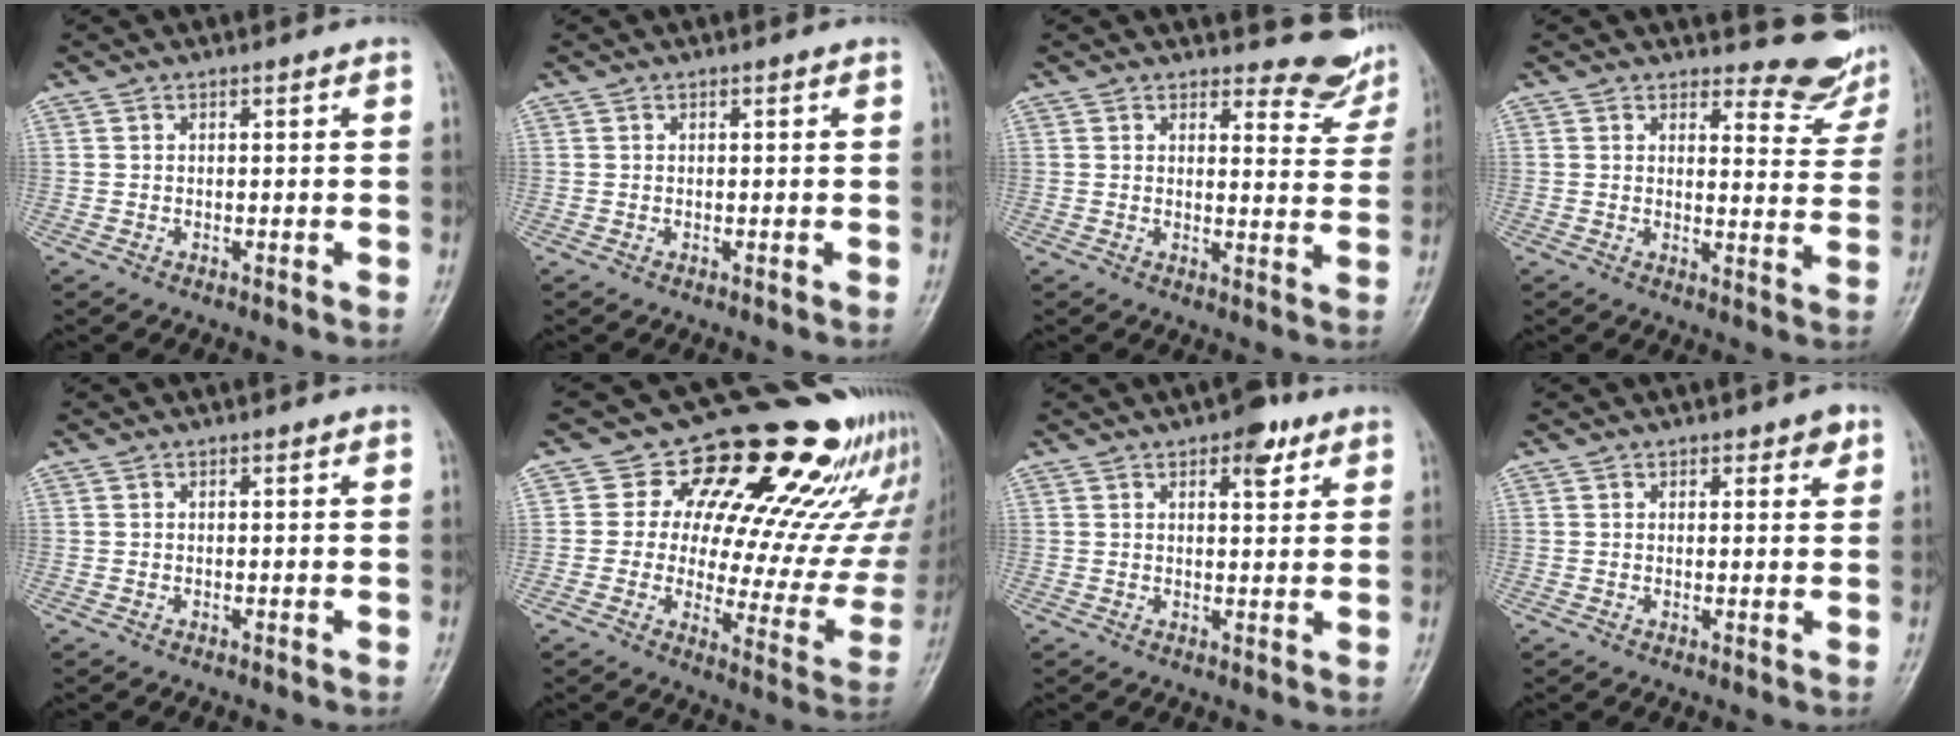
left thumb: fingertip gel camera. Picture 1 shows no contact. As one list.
[{"total": 0.0}, {"total": 6.3, "force": [6.0, 1.9, 0.0], "torque": [0.024, -0.060, 0.061]}, {"total": 8.0, "force": [7.7, 2.3, 0.3], "torque": [0.024, -0.081, 0.076]}, {"total": 0.0}, {"total": 23.8, "force": [14.8, 11.3, 14.9], "torque": [-0.146, -0.072, 0.187]}, {"total": 5.2, "force": [2.9, 2.3, 3.7], "torque": [-0.032, -0.010, 0.035]}, {"total": 2.5, "force": [1.4, 1.4, 1.5], "torque": [-0.002, -0.005, 0.017]}]